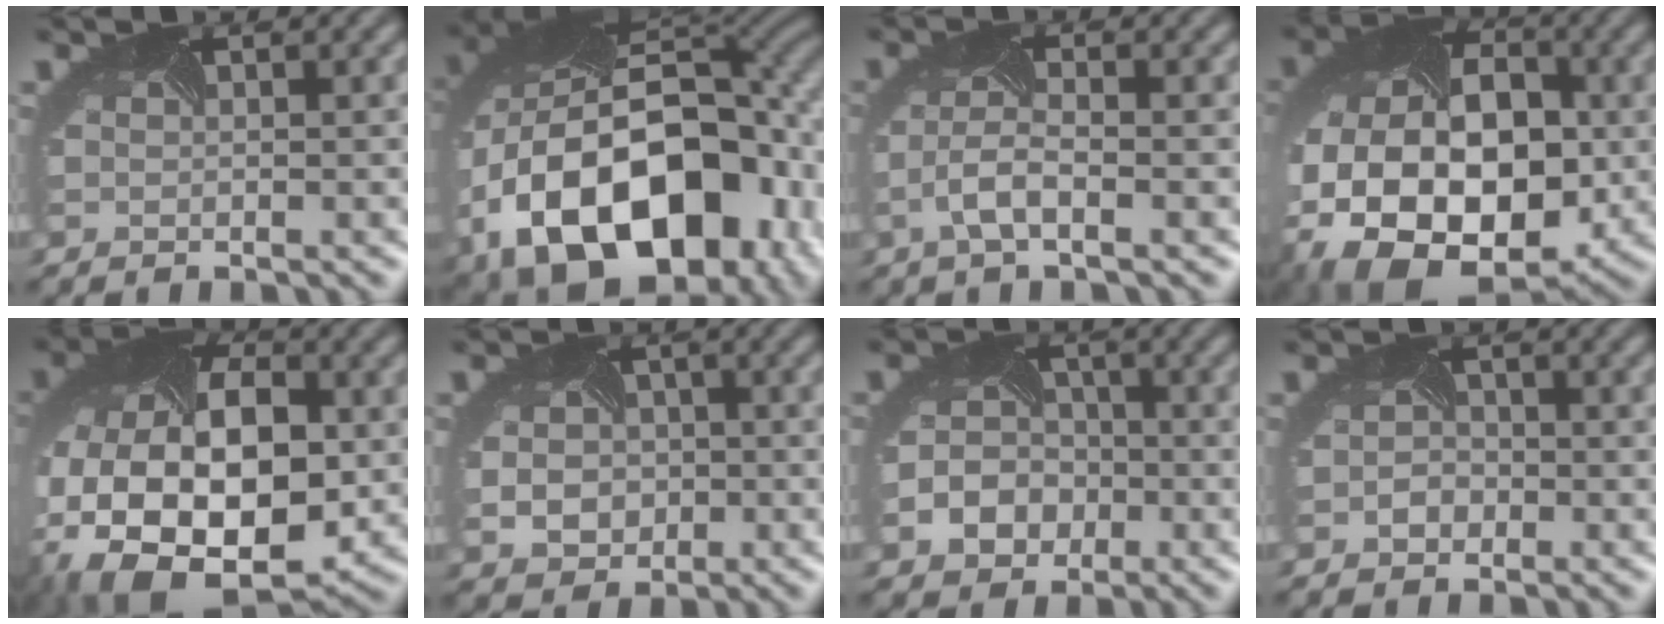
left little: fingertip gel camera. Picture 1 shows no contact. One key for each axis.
{"total": 19.8, "fx": -5.5, "fy": 13.1, "fz": 13.8, "tx": -0.279, "ty": -0.026, "tz": -0.069}
{"total": 2.2, "fx": -1.1, "fy": 0.6, "fz": 1.8, "tx": -0.053, "ty": 0.006, "tz": -0.028}
{"total": 18.0, "fx": -3.8, "fy": 13.1, "fz": 11.8, "tx": -0.205, "ty": -0.026, "tz": -0.049}
{"total": 17.4, "fx": -4.1, "fy": 11.4, "fz": 12.5, "tx": -0.250, "ty": -0.040, "tz": -0.049}
{"total": 4.6, "fx": -0.5, "fy": 4.0, "fz": 2.1, "tx": -0.034, "ty": -0.006, "tz": -0.006}
{"total": 3.9, "fx": -1.7, "fy": 3.4, "fz": 1.0, "tx": -0.018, "ty": 0.004, "tz": -0.033}
{"total": 1.1, "fx": -0.5, "fy": 0.9, "fz": -0.2, "tx": -0.007, "ty": 0.002, "tz": -0.015}